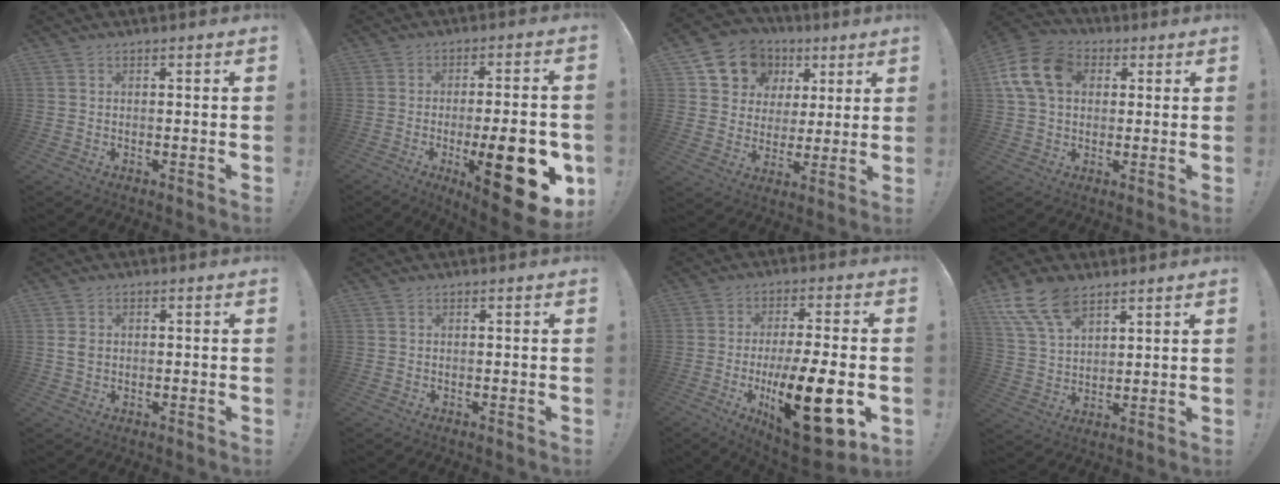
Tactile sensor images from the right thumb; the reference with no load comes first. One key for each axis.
{"total": 20.7, "fx": -6.5, "fy": 6.2, "fz": 18.6, "tx": -0.246, "ty": 0.020, "tz": -0.086}
{"total": 12.3, "fx": 5.7, "fy": 10.3, "fz": 3.6, "tx": -0.060, "ty": -0.029, "tz": 0.118}
{"total": 14.5, "fx": 3.7, "fy": 10.9, "fz": 8.8, "tx": -0.164, "ty": 0.007, "tz": 0.076}
{"total": 2.1, "fx": 0.0, "fy": 1.7, "fz": 1.2, "tx": -0.019, "ty": 0.006, "tz": 0.000}
{"total": 0.0}
{"total": 22.6, "fx": -6.0, "fy": 7.0, "fz": 20.6, "tx": -0.322, "ty": 0.022, "tz": -0.083}
{"total": 12.0, "fx": 7.9, "fy": 6.3, "fz": 6.5, "tx": -0.137, "ty": -0.023, "tz": 0.156}